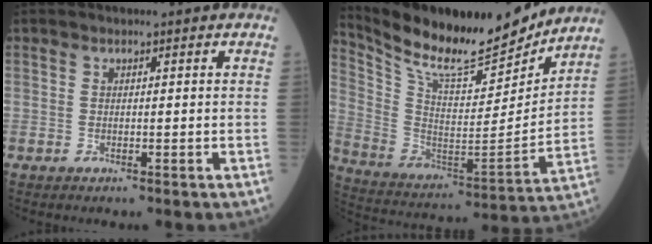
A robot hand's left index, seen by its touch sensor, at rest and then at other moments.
{"total": 19.7, "force": [17.6, 3.9, 7.9], "torque": [-0.162, -0.021, 0.297]}